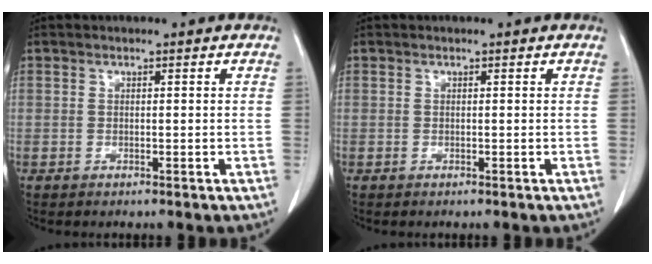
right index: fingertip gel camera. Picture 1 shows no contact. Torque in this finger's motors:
{"motor_torque": [0.00, 0.00, 0.01, 0.01]}